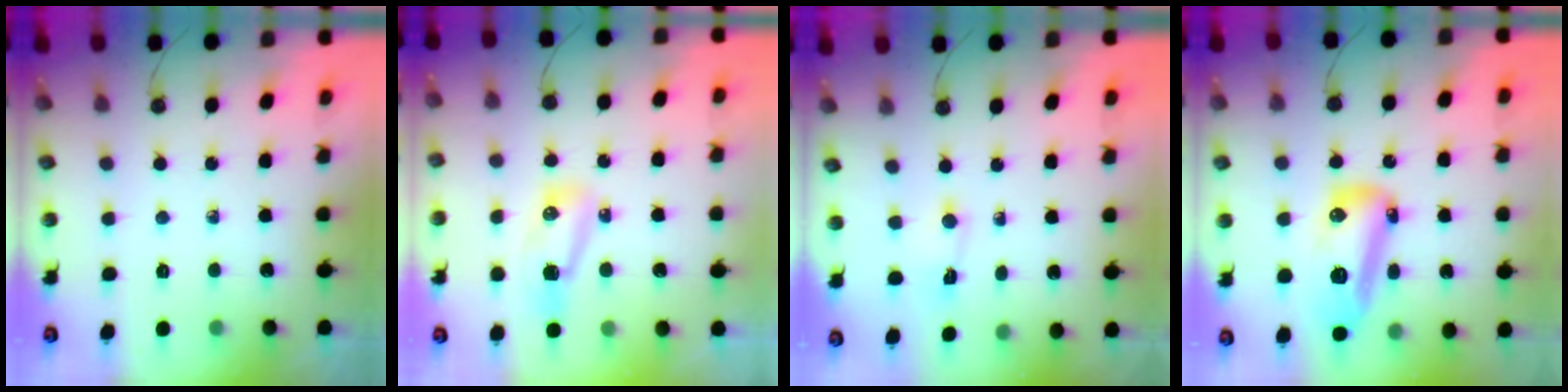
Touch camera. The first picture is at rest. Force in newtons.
{"total": 10.5, "press": 9.3, "slide": 4.9}
{"total": 2.0, "press": 2.0, "slide": 0.3}
{"total": 14.6, "press": 14.5, "slide": 1.4}